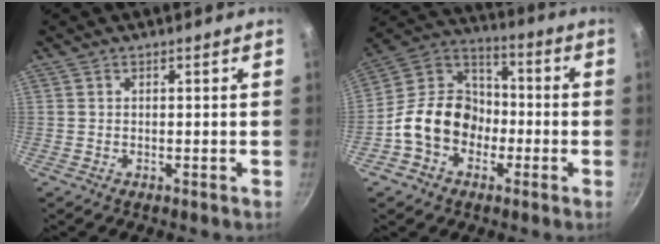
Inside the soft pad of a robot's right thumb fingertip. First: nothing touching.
{"total": 15.0, "force": [-4.2, 12.0, 8.1], "torque": [-0.092, 0.055, -0.093]}